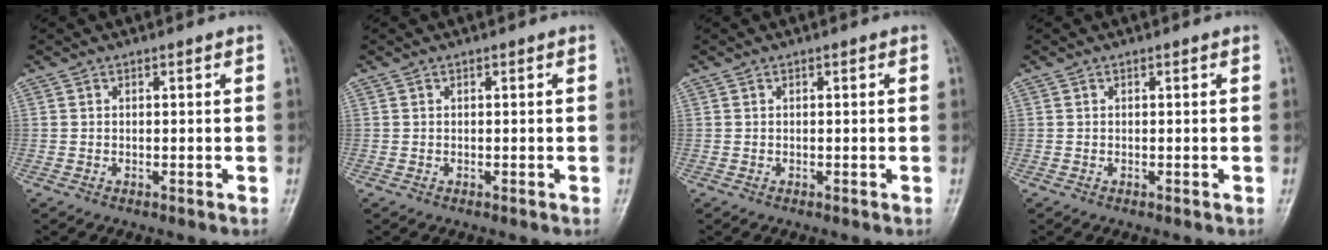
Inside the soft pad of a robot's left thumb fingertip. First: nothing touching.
{"total": 0.0}
{"total": 0.0}
{"total": 0.0}